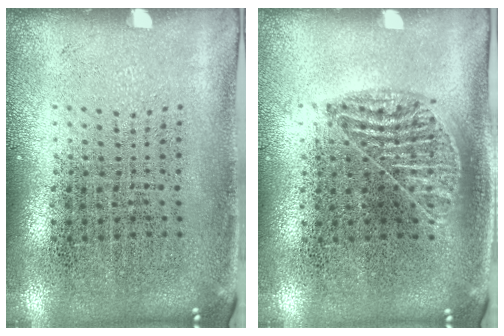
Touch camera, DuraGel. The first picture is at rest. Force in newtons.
{"total": 1.0, "press": 0.8, "slide": 0.5}